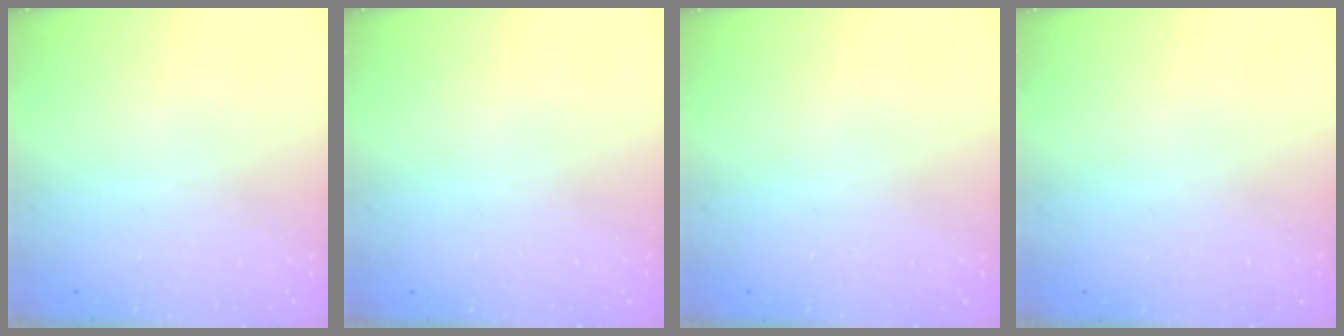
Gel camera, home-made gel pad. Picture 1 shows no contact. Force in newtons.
{"total": 0.0}
{"total": 0.0}
{"total": 0.0}